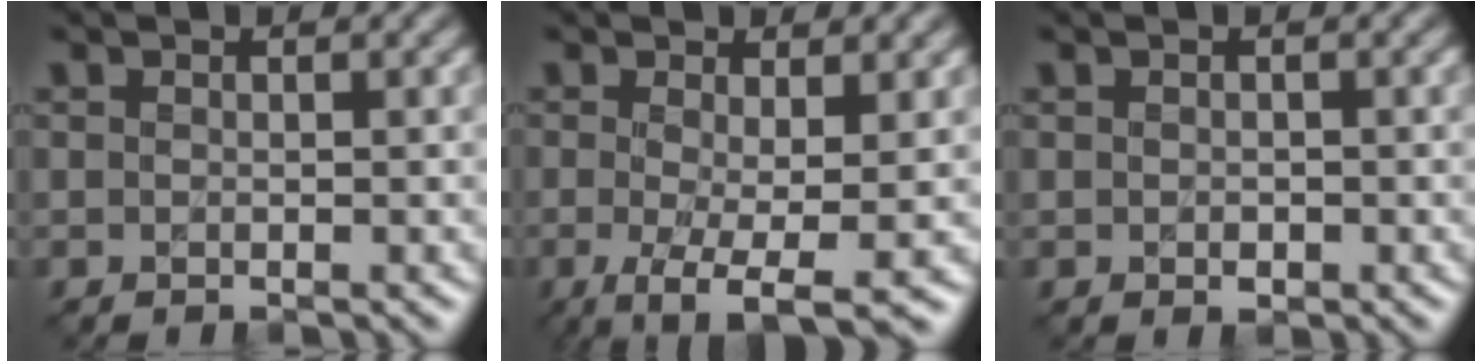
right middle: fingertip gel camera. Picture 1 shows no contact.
{"total": 4.6, "force": [-0.6, 0.9, 4.5], "torque": [-0.083, -0.010, -0.013]}
{"total": 0.6, "force": [0.4, 0.5, 0.3], "torque": [-0.005, -0.001, 0.004]}